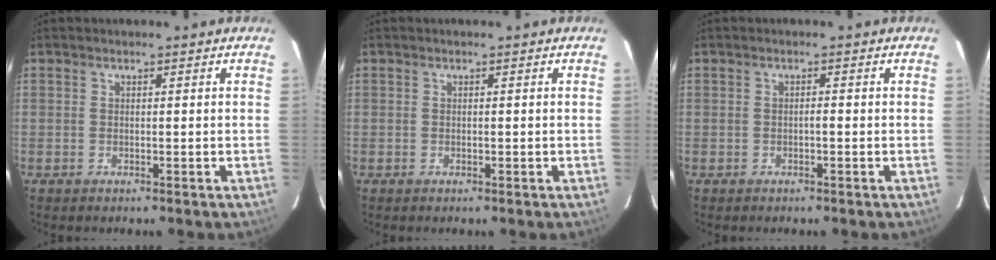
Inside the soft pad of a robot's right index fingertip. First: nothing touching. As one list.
[{"total": 0.0}, {"total": 0.7, "force": [-0.2, 0.0, 0.6], "torque": [-0.011, 0.002, -0.003]}]